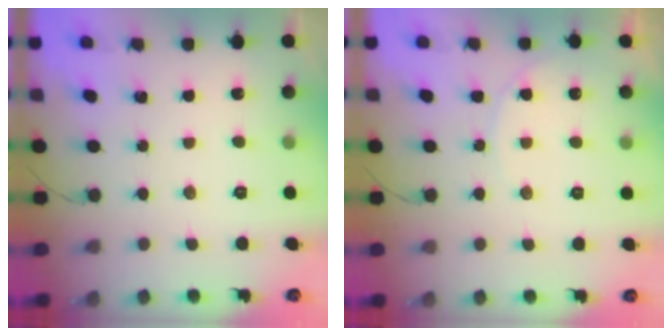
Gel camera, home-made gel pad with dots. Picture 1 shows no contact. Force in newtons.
{"total": 6.2, "press": 6.2, "slide": 0.7}